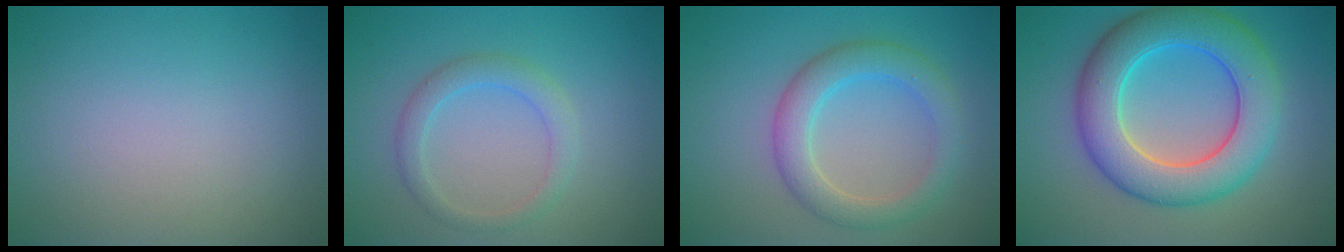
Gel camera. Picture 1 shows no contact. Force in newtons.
{"total": 2.4, "press": 2.4, "slide": 0.2}
{"total": 4.2, "press": 4.2, "slide": 0.4}
{"total": 8.8, "press": 8.8, "slide": 0.4}